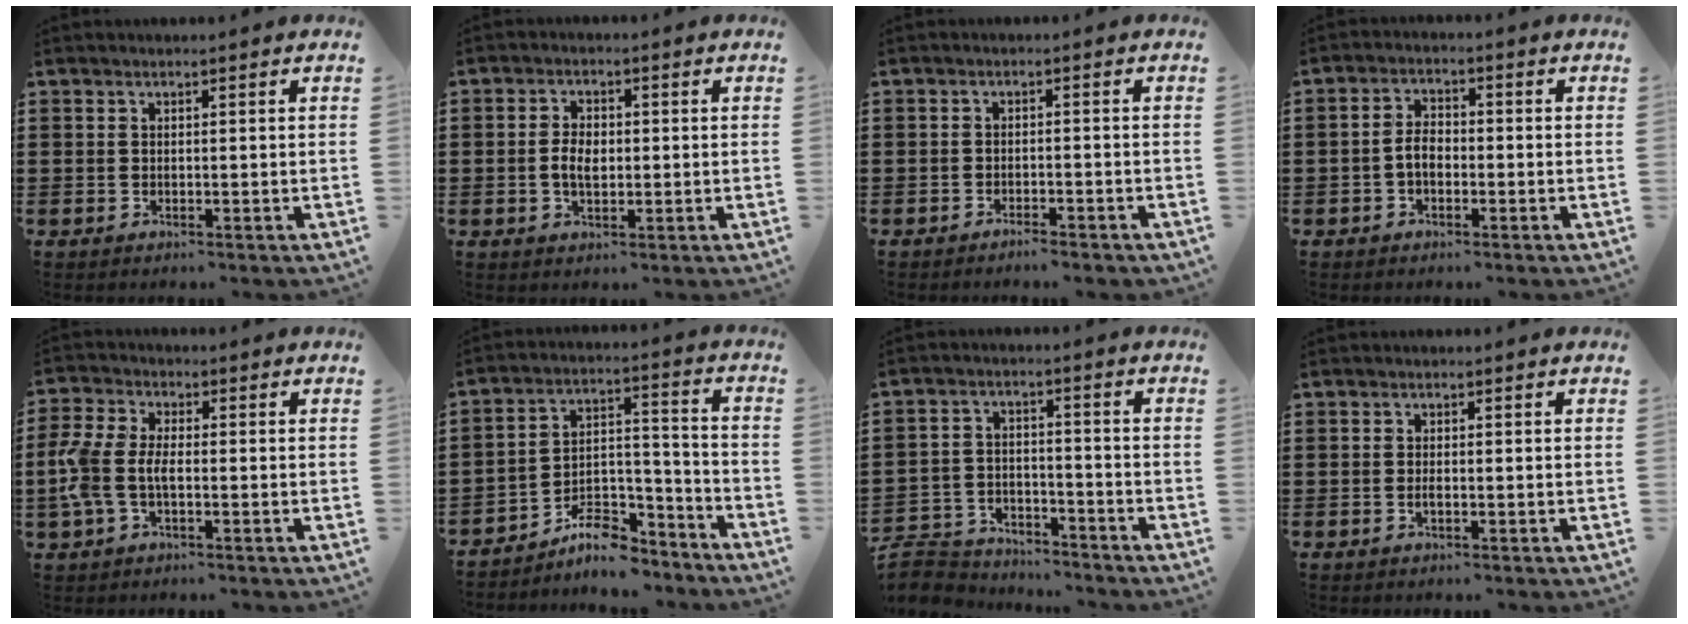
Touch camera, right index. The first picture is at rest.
{"total": 3.6, "force": [-0.3, 2.1, 2.9], "torque": [-0.064, 0.004, -0.009]}
{"total": 1.6, "force": [-1.6, 0.1, 0.5], "torque": [-0.012, 0.001, -0.031]}
{"total": 3.3, "force": [-1.0, 2.0, 2.5], "torque": [-0.054, 0.004, -0.022]}
{"total": 5.8, "force": [-1.3, 3.2, 4.7], "torque": [-0.134, -0.008, -0.036]}
{"total": 8.5, "force": [-7.4, 2.9, 3.1], "torque": [-0.045, 0.026, -0.138]}
{"total": 5.9, "force": [-5.7, 1.5, 0.3], "torque": [-0.025, 0.012, -0.120]}
{"total": 1.0, "force": [-0.3, 0.3, 0.9], "torque": [-0.018, -0.004, -0.005]}